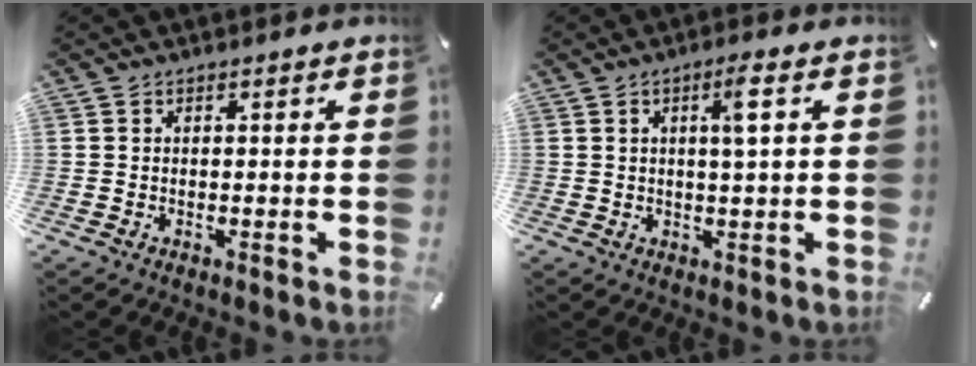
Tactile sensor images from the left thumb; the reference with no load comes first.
{"total": 5.0, "force": [1.5, 0.5, 4.8], "torque": [-0.087, -0.003, 0.019]}